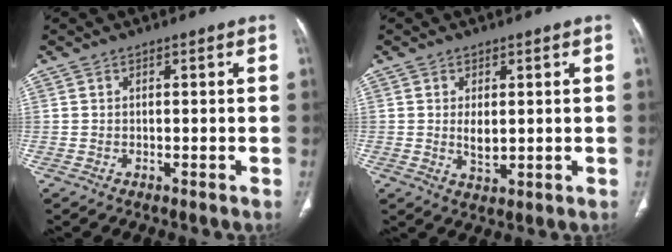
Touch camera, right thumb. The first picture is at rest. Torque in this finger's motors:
{"motor_torque": [2.62, 2.38, 0.88, -1.05, 0.22]}